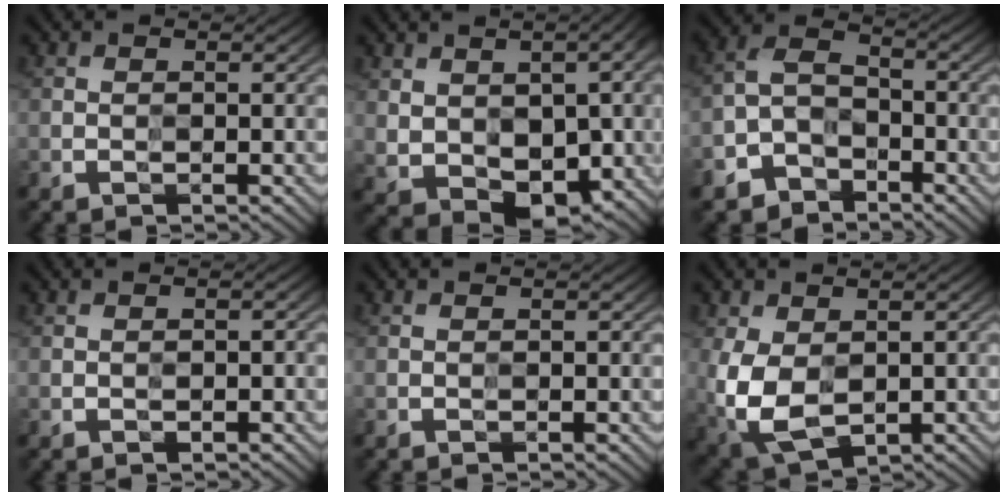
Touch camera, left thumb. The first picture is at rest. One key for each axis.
{"total": 11.2, "fx": 0.5, "fy": 7.2, "fz": 8.5, "tx": -0.151, "ty": -0.034, "tz": 0.039}
{"total": 6.4, "fx": -4.5, "fy": 4.1, "fz": 2.2, "tx": -0.040, "ty": -0.002, "tz": -0.097}
{"total": 0.5, "fx": -0.2, "fy": 0.2, "fz": 0.5, "tx": -0.005, "ty": 0.002, "tz": -0.002}
{"total": 0.0}
{"total": 8.5, "fx": -0.6, "fy": 5.6, "fz": 6.4, "tx": -0.181, "ty": -0.018, "tz": -0.004}